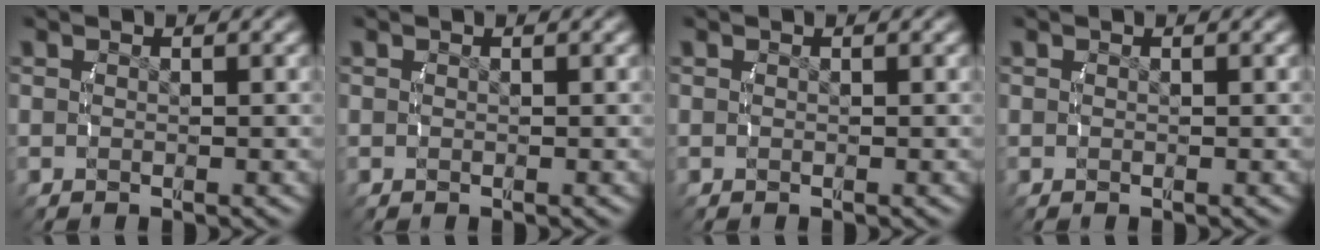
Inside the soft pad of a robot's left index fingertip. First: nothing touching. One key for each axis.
{"total": 0.0}
{"total": 0.0}
{"total": 0.0}